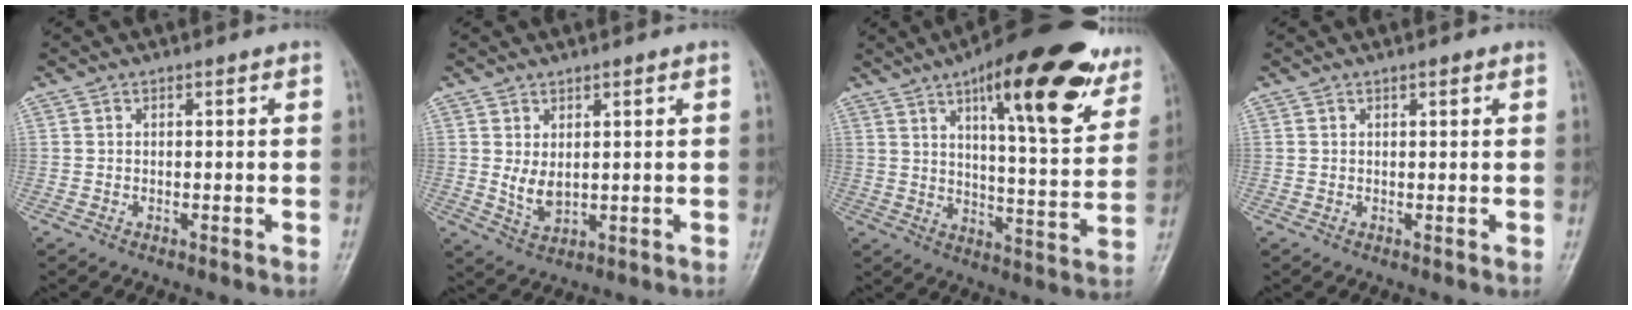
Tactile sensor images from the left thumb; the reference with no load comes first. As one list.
[{"total": 4.2, "force": [0.9, 2.3, 3.4], "torque": [-0.055, -0.015, 0.027]}, {"total": 24.8, "force": [13.6, 7.4, 19.3], "torque": [-0.237, -0.038, 0.196]}, {"total": 0.9, "force": [0.6, 0.3, 0.6], "torque": [-0.009, -0.001, 0.008]}]